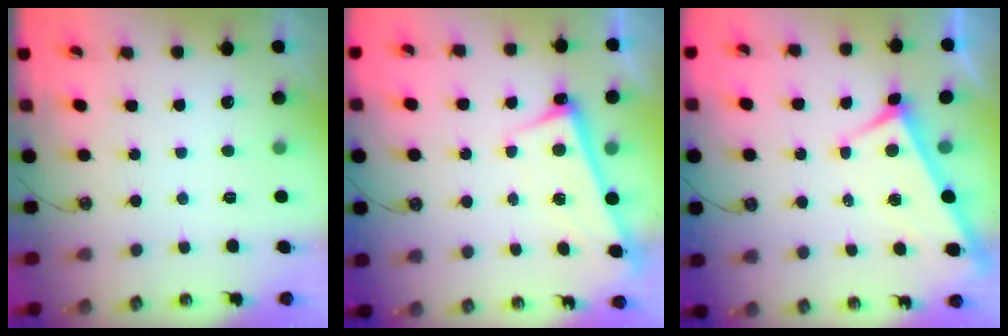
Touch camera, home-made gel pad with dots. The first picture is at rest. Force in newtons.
{"total": 2.8, "press": 2.7, "slide": 0.5}
{"total": 4.0, "press": 3.9, "slide": 0.7}